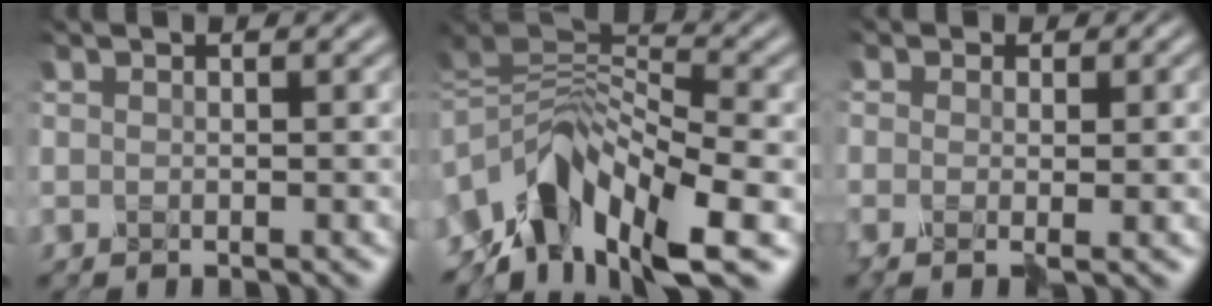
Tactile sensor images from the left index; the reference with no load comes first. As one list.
[{"total": 8.4, "force": [-4.8, 4.2, 5.5], "torque": [-0.100, 0.017, -0.101]}, {"total": 1.4, "force": [-0.4, 0.5, 1.2], "torque": [-0.021, -0.003, -0.010]}]